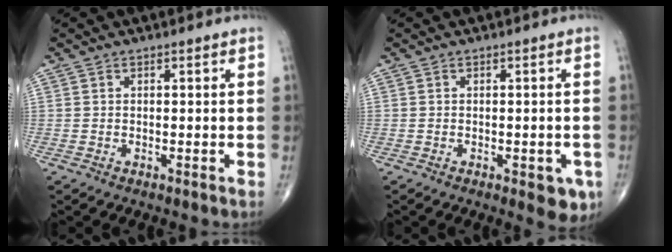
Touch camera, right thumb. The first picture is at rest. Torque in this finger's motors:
{"motor_torque": [0.70, 0.57, -0.11, -0.11, 0.09]}